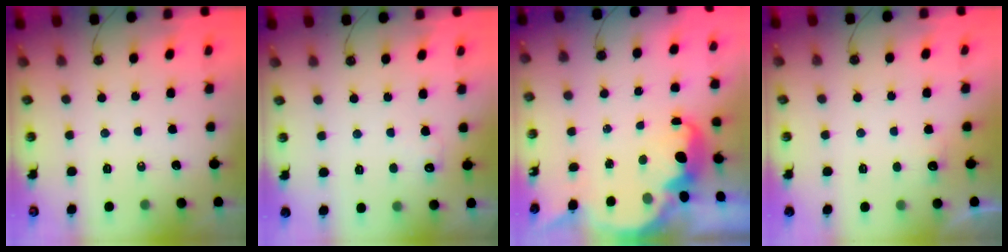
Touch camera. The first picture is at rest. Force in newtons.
{"total": 5.8, "press": 5.7, "slide": 1.3}
{"total": 3.7, "press": 3.7, "slide": 0.5}
{"total": 4.1, "press": 3.9, "slide": 1.2}